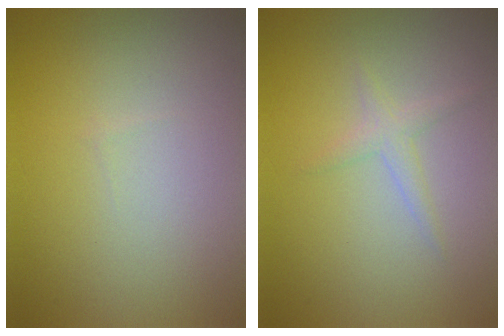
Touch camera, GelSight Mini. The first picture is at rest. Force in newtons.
{"total": 1.3, "press": 1.3, "slide": 0.0}